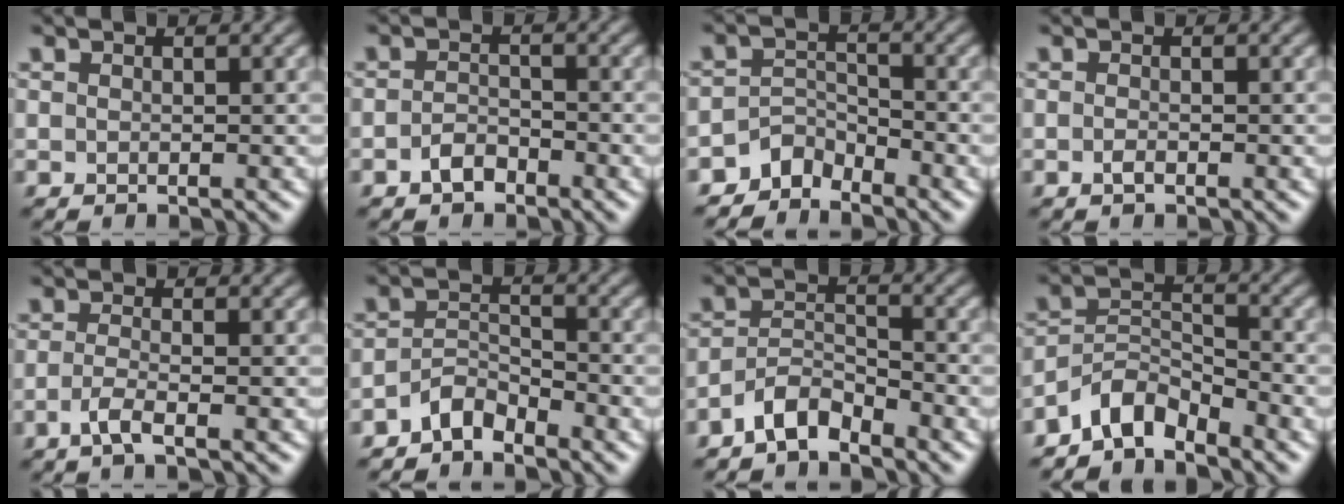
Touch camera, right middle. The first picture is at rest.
{"total": 1.9, "force": [-1.3, 1.1, 1.0], "torque": [-0.018, 0.005, -0.026]}
{"total": 2.8, "force": [-2.5, 1.2, 0.4], "torque": [-0.002, 0.011, -0.055]}
{"total": 0.7, "force": [-0.4, 0.2, 0.6], "torque": [-0.013, -0.001, -0.008]}
{"total": 2.0, "force": [-1.1, 0.4, 1.7], "torque": [-0.035, -0.002, -0.030]}
{"total": 2.8, "force": [-2.4, 1.0, 1.0], "torque": [-0.017, 0.011, -0.051]}
{"total": 3.3, "force": [-2.8, 1.2, 1.5], "torque": [-0.026, 0.010, -0.060]}
{"total": 4.2, "force": [-3.6, 1.7, 1.5], "torque": [-0.021, 0.007, -0.079]}